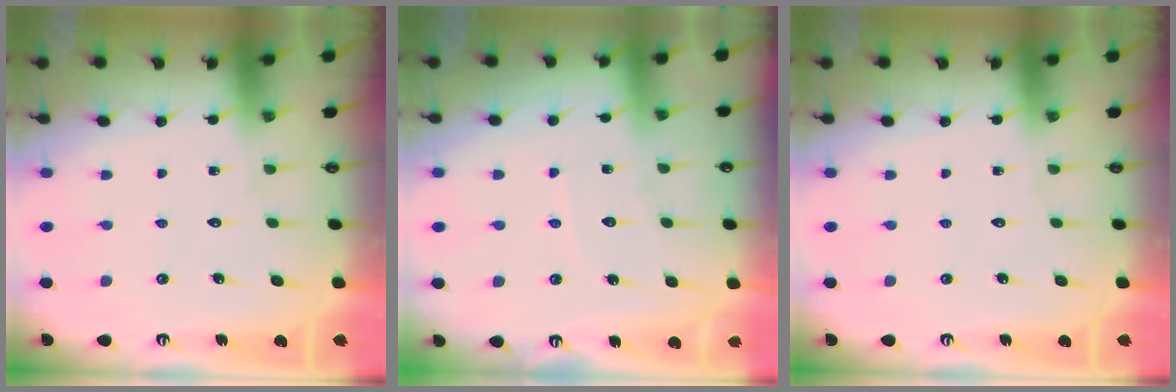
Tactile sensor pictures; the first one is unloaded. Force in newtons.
{"total": 4.0, "press": 4.0, "slide": 0.4}
{"total": 0.0}